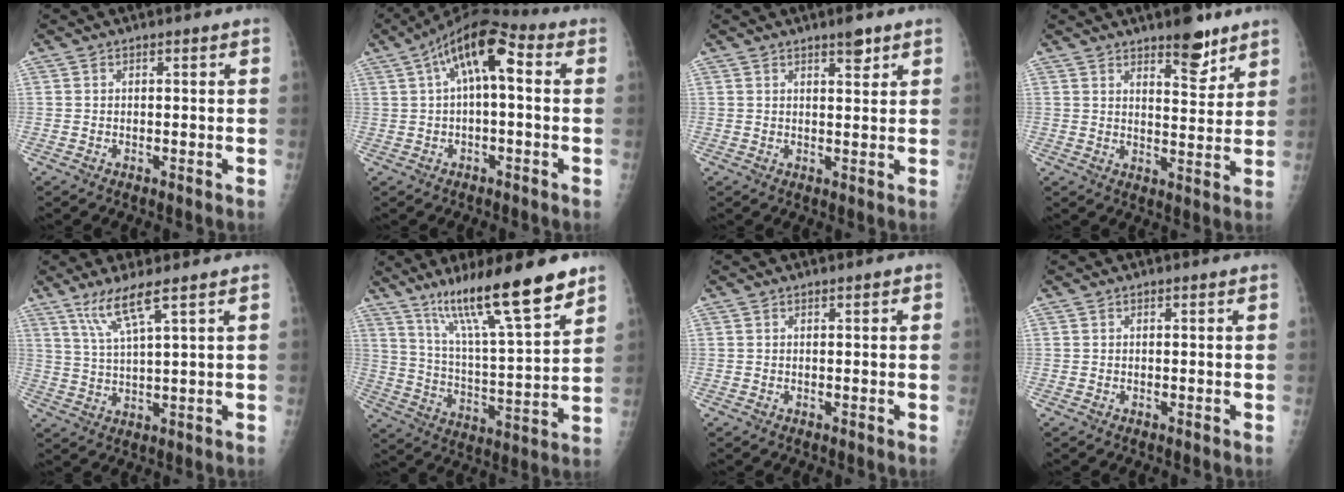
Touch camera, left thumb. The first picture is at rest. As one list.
[{"total": 10.9, "force": [2.2, 4.5, 9.6], "torque": [-0.156, 0.041, 0.026]}, {"total": 3.8, "force": [2.6, 1.1, 2.5], "torque": [-0.026, -0.016, 0.038]}, {"total": 7.8, "force": [5.5, 2.8, 4.7], "torque": [-0.043, -0.038, 0.080]}, {"total": 6.5, "force": [4.1, 0.0, 5.1], "torque": [-0.109, -0.022, 0.091]}, {"total": 19.1, "force": [13.3, 2.4, 13.5], "torque": [-0.203, -0.067, 0.228]}, {"total": 0.6, "force": [0.1, 0.3, 0.5], "torque": [-0.003, 0.002, 0.000]}, {"total": 0.0}]